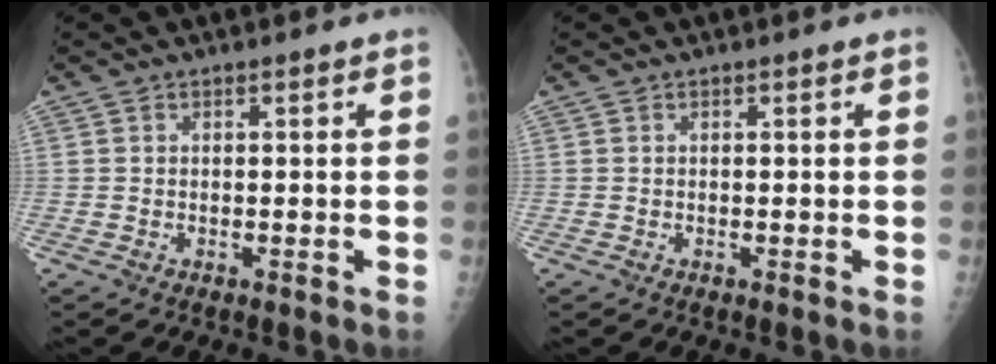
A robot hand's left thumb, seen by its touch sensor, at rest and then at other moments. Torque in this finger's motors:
{"motor_torque": [-0.08, 0.08, -0.03, 0.00, 0.00]}